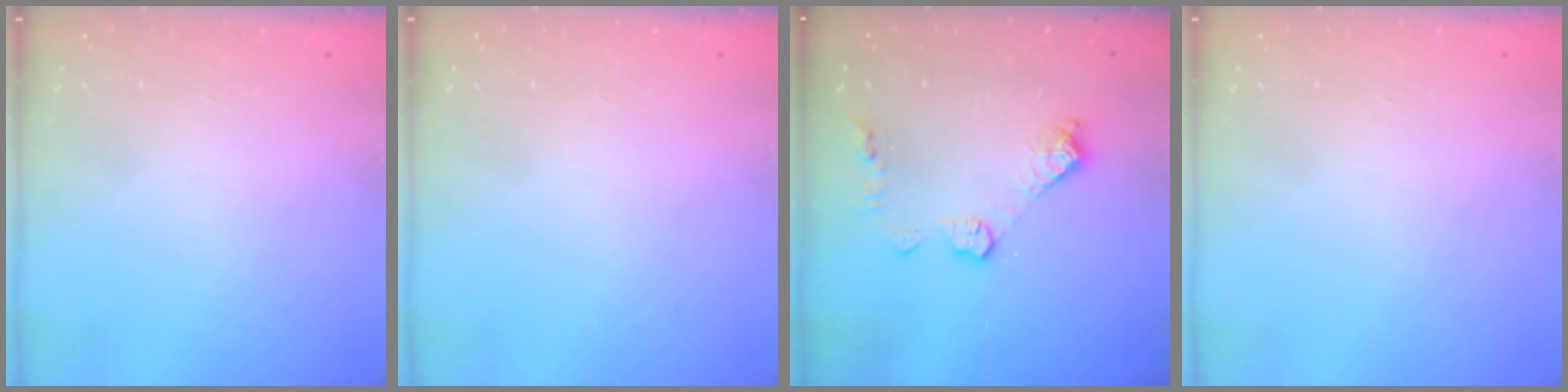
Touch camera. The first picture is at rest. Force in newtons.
{"total": 0.0}
{"total": 9.8, "press": 9.8, "slide": 0.5}
{"total": 0.0}